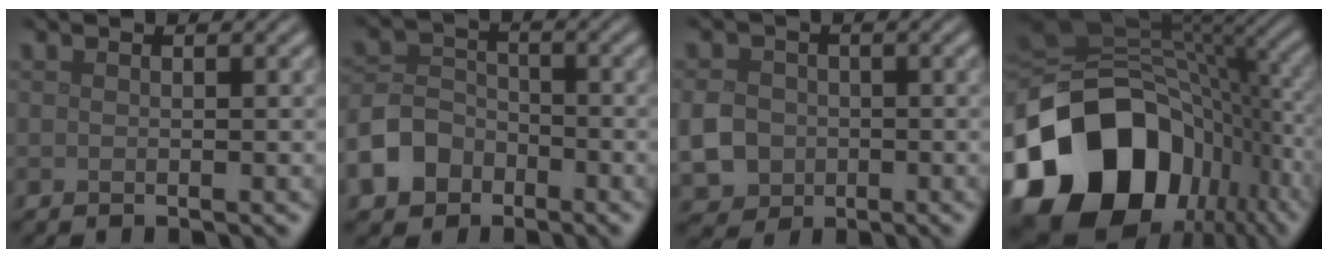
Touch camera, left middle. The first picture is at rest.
{"total": 5.9, "force": [-3.6, 4.4, 1.8], "torque": [-0.025, -0.003, -0.076]}
{"total": 4.5, "force": [-0.8, 4.0, 2.0], "torque": [-0.052, -0.007, -0.021]}
{"total": 17.9, "force": [-7.1, 12.9, 10.2], "torque": [-0.214, -0.027, -0.117]}